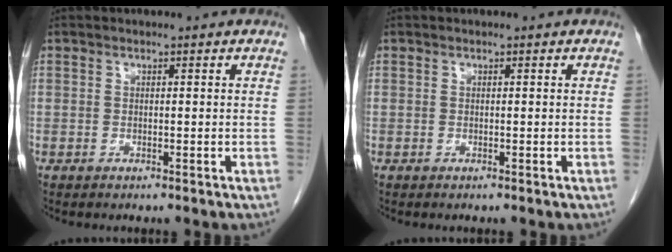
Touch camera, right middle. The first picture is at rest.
{"total": 0.0}